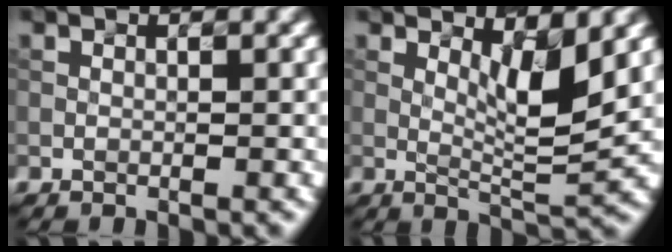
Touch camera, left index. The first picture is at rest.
{"total": 3.8, "force": [1.6, 0.6, 3.4], "torque": [-0.060, -0.012, 0.040]}